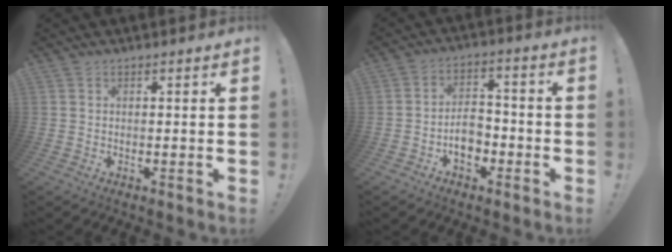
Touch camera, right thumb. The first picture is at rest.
{"total": 8.0, "force": [-2.9, 5.5, 5.0], "torque": [-0.078, 0.014, -0.051]}